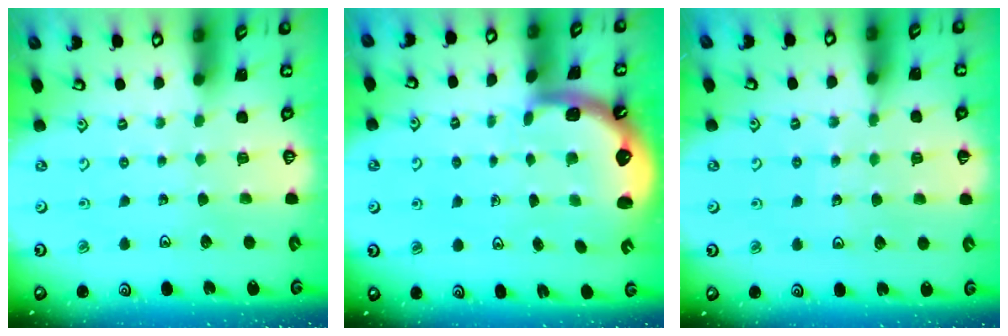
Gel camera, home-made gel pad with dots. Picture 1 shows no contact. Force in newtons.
{"total": 1.6, "press": 1.5, "slide": 0.6}
{"total": 5.3, "press": 4.9, "slide": 2.0}